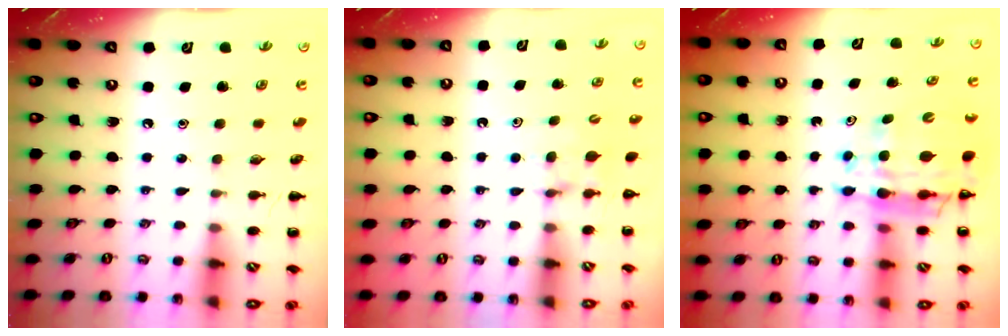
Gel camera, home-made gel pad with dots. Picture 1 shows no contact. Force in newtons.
{"total": 5.1, "press": 4.8, "slide": 1.6}
{"total": 12.6, "press": 12.1, "slide": 3.5}